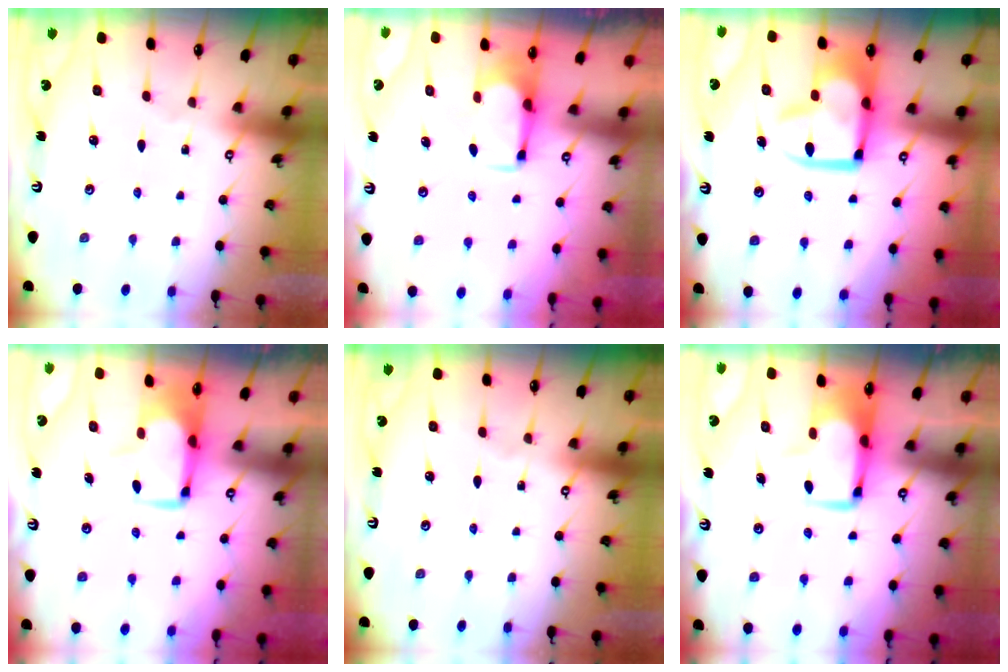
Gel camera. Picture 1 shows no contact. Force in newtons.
{"total": 1.9, "press": 1.8, "slide": 0.8}
{"total": 13.1, "press": 13.0, "slide": 1.4}
{"total": 1.0, "press": 0.8, "slide": 0.6}
{"total": 0.0}
{"total": 6.4, "press": 6.3, "slide": 1.2}